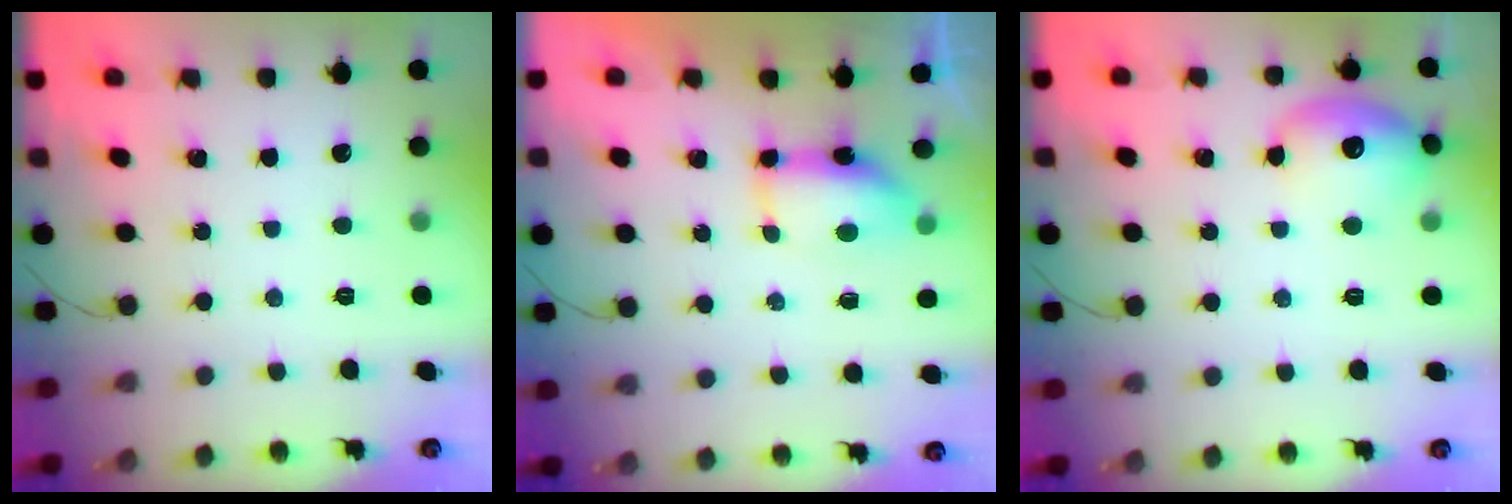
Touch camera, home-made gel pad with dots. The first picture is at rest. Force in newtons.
{"total": 6.8, "press": 6.8, "slide": 0.6}
{"total": 11.6, "press": 11.4, "slide": 2.0}